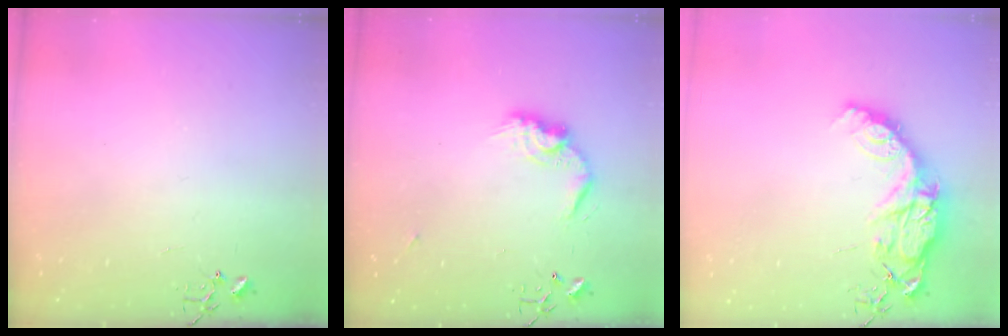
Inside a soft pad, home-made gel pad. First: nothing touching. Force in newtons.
{"total": 12.5, "press": 12.5, "slide": 0.7}
{"total": 14.3, "press": 14.3, "slide": 1.1}